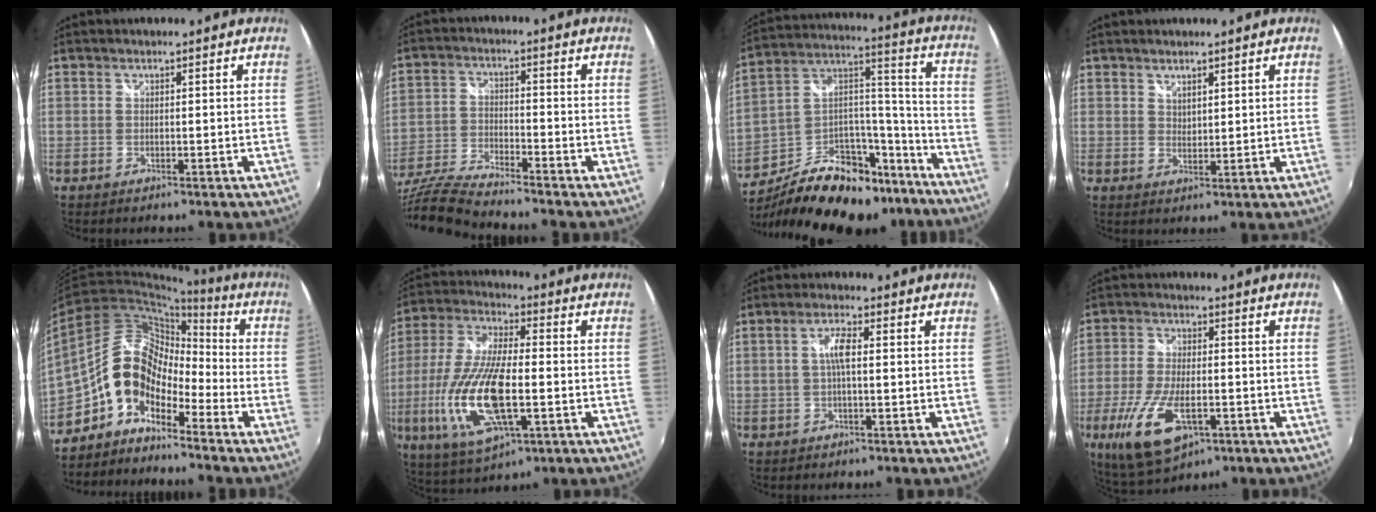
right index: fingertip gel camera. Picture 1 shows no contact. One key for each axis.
{"total": 11.3, "fx": -10.2, "fy": 0.5, "fz": 4.8, "tx": -0.114, "ty": -0.023, "tz": -0.200}
{"total": 25.7, "fx": -17.9, "fy": 13.3, "fz": 12.9, "tx": -0.230, "ty": 0.064, "tz": -0.253}
{"total": 2.2, "fx": 1.9, "fy": 1.0, "fz": 0.6, "tx": -0.005, "ty": 0.001, "tz": 0.034}
{"total": 11.2, "fx": -7.0, "fy": 6.6, "fz": 5.8, "tx": -0.101, "ty": 0.033, "tz": -0.150}
{"total": 19.0, "fx": -4.3, "fy": 6.8, "fz": 17.2, "tx": -0.367, "ty": -0.018, "tz": -0.079}
{"total": 3.6, "fx": 0.1, "fy": 0.8, "fz": 3.5, "tx": -0.068, "ty": 0.007, "tz": 0.003}
{"total": 13.6, "fx": -5.4, "fy": 5.8, "fz": 11.0, "tx": -0.238, "ty": -0.026, "tz": -0.094}